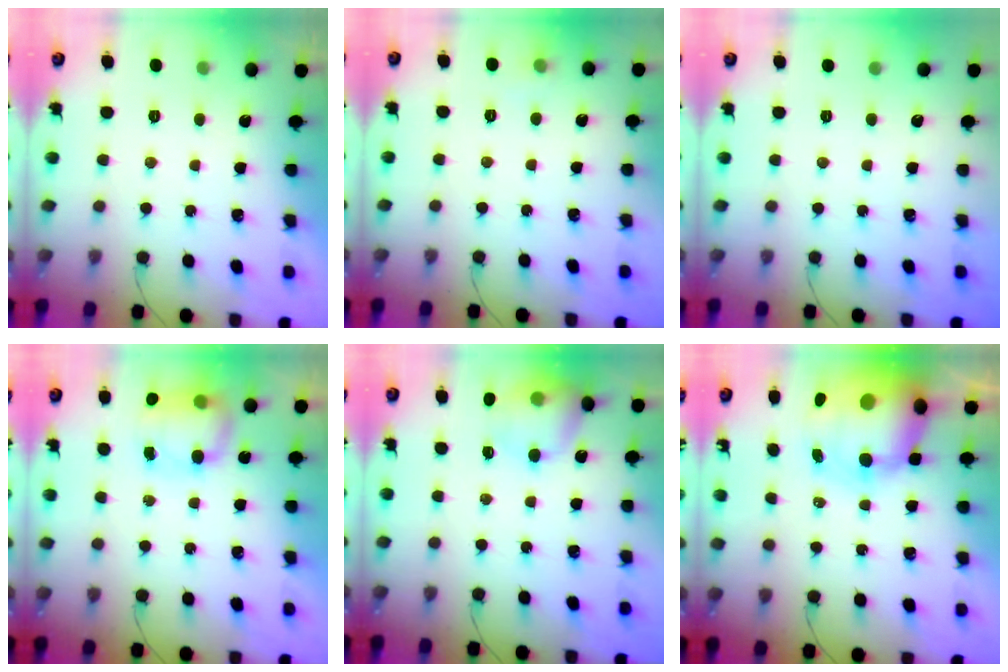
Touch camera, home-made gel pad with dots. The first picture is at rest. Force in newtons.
{"total": 4.8, "press": 4.7, "slide": 1.2}
{"total": 0.0}
{"total": 7.9, "press": 7.8, "slide": 0.6}
{"total": 13.0, "press": 12.9, "slide": 2.1}
{"total": 16.2, "press": 15.6, "slide": 4.3}